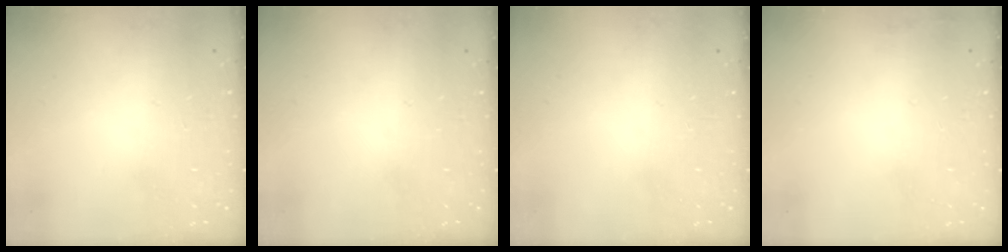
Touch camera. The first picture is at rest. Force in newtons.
{"total": 0.0}
{"total": 0.0}
{"total": 2.9, "press": 2.4, "slide": 1.6}